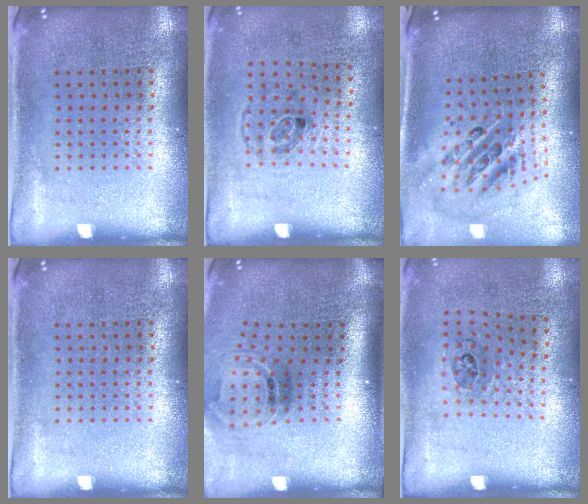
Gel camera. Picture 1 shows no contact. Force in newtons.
{"total": 1.2, "press": 0.7, "slide": 0.9}
{"total": 2.6, "press": 1.8, "slide": 1.9}
{"total": 0.0}
{"total": 1.5, "press": 1.1, "slide": 1.1}
{"total": 1.1, "press": 0.7, "slide": 0.8}